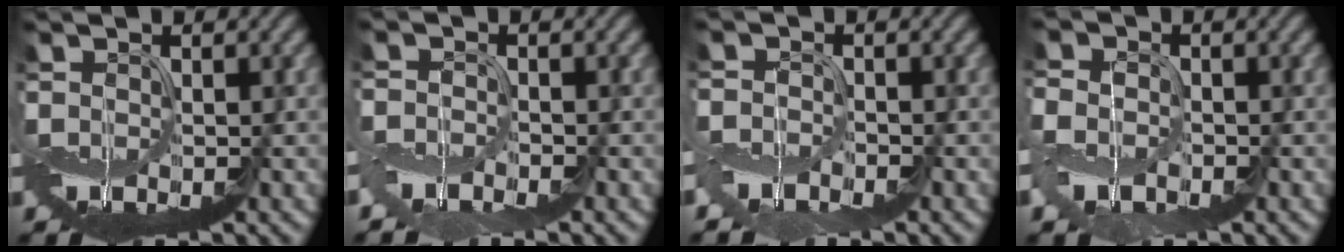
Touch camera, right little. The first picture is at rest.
{"total": 2.7, "force": [-2.3, 0.8, 1.1], "torque": [-0.024, -0.008, -0.056]}
{"total": 2.8, "force": [-2.3, 1.1, 1.2], "torque": [-0.022, -0.008, -0.055]}
{"total": 4.4, "force": [-1.4, 3.4, 2.3], "torque": [-0.056, -0.008, -0.031]}